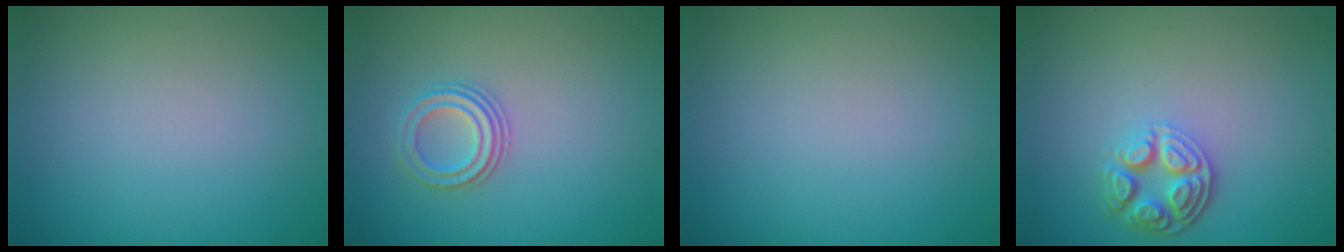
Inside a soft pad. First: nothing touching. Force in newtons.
{"total": 2.6, "press": 2.3, "slide": 1.2}
{"total": 0.0}
{"total": 3.9, "press": 3.1, "slide": 2.4}